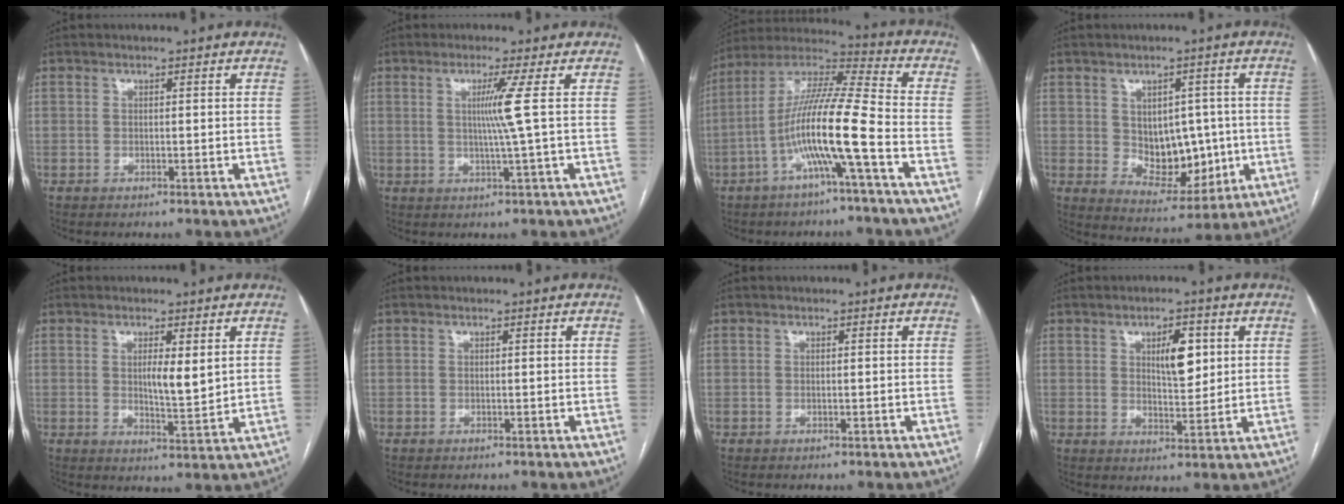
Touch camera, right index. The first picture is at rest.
{"total": 4.4, "force": [0.6, -2.1, 3.8], "torque": [-0.070, -0.008, 0.013]}
{"total": 13.6, "force": [-4.7, -0.6, 12.8], "torque": [-0.246, 0.014, -0.095]}
{"total": 9.5, "force": [0.1, 6.1, 7.2], "torque": [-0.097, 0.007, 0.021]}
{"total": 4.8, "force": [1.4, 0.8, 4.6], "torque": [-0.075, -0.013, 0.024]}
{"total": 0.0}
{"total": 0.0}
{"total": 5.9, "force": [2.0, 2.0, 5.2], "torque": [-0.083, 0.001, 0.037]}